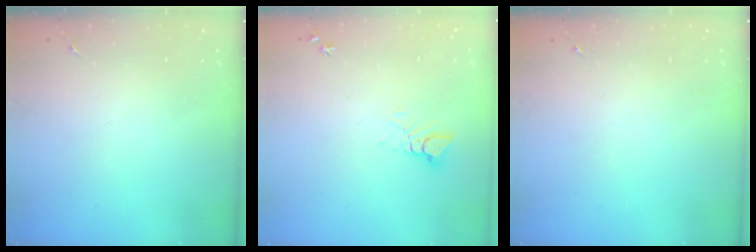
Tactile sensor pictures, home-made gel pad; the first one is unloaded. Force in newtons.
{"total": 4.1, "press": 4.1, "slide": 0.2}
{"total": 0.0}